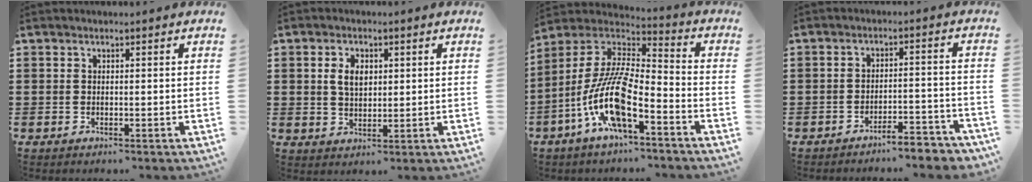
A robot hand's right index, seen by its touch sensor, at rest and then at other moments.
{"total": 3.7, "force": [0.8, 2.2, 2.9], "torque": [-0.055, 0.007, 0.011]}
{"total": 12.8, "force": [-6.7, 3.4, 10.4], "torque": [-0.244, -0.017, -0.142]}
{"total": 4.3, "force": [-4.1, -0.1, 1.2], "torque": [-0.022, -0.003, -0.084]}